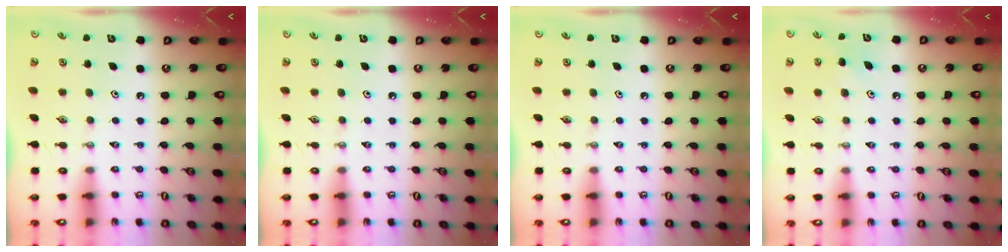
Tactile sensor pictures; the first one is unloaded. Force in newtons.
{"total": 0.0}
{"total": 0.0}
{"total": 6.7, "press": 6.7, "slide": 0.5}